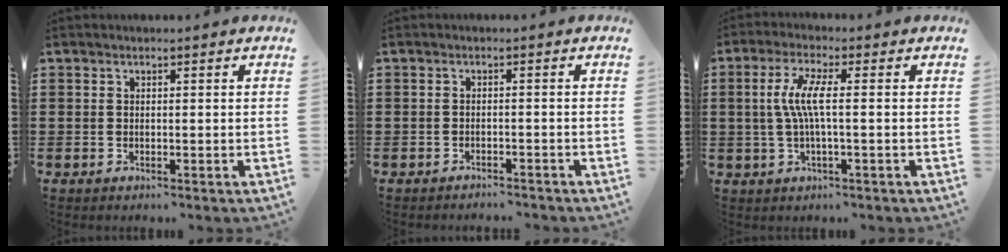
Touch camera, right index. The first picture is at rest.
{"total": 1.3, "force": [-1.3, 0.0, 0.0], "torque": [-0.004, 0.001, -0.028]}
{"total": 5.7, "force": [-0.2, 0.8, 5.7], "torque": [-0.126, -0.009, -0.014]}